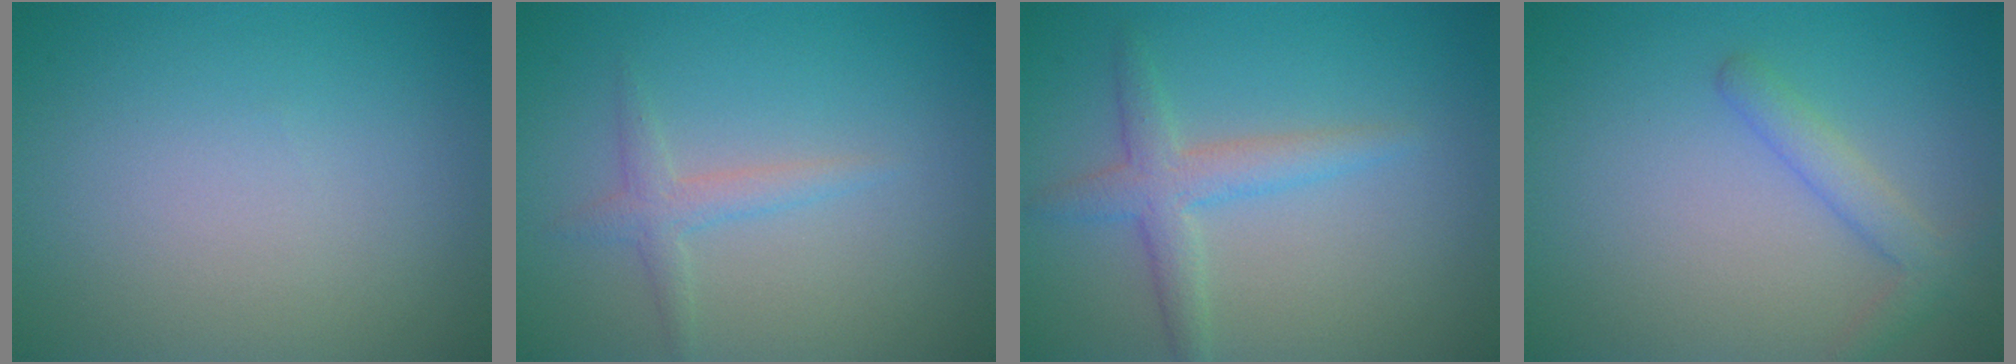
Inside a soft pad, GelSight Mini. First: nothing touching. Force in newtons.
{"total": 1.7, "press": 1.7, "slide": 0.1}
{"total": 2.9, "press": 2.9, "slide": 0.0}
{"total": 2.3, "press": 2.3, "slide": 0.1}